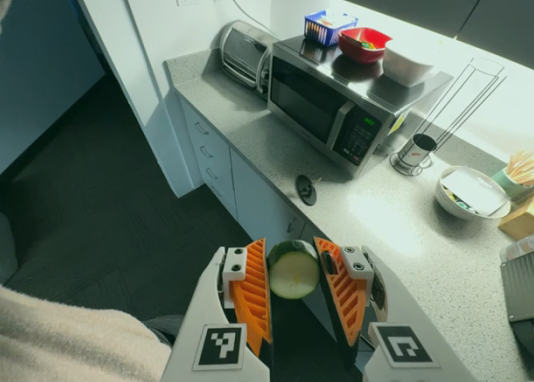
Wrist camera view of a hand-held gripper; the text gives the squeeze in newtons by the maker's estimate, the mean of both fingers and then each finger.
{"total": 10.3, "left": 10.5, "right": 10.0}